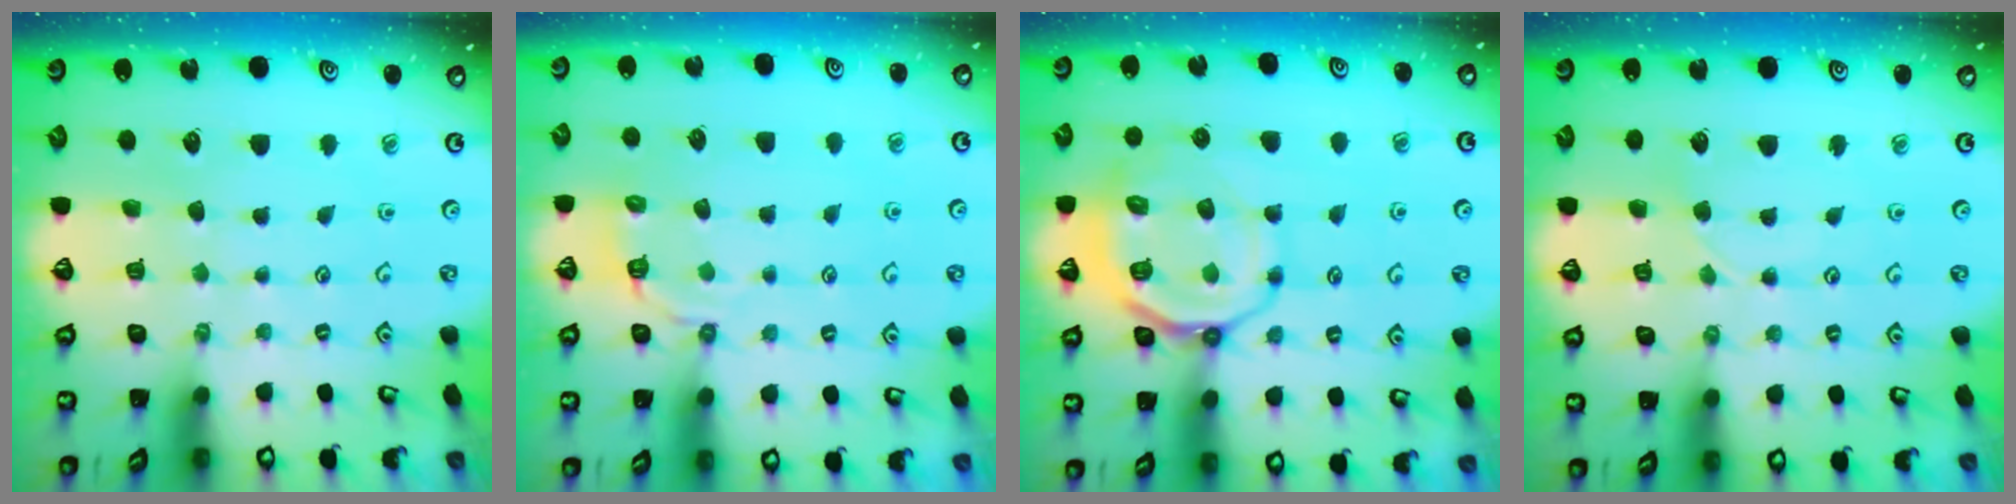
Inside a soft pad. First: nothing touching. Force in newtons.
{"total": 3.7, "press": 3.1, "slide": 2.0}
{"total": 11.5, "press": 11.2, "slide": 2.6}
{"total": 2.2, "press": 2.2, "slide": 0.3}